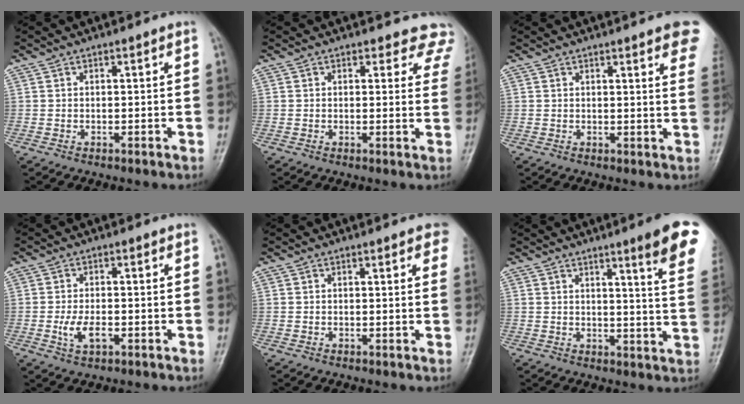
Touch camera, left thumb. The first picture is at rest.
{"total": 6.7, "force": [5.8, 3.3, 0.6], "torque": [0.044, -0.022, 0.033]}
{"total": 9.9, "force": [6.1, 2.2, 7.6], "torque": [-0.067, -0.014, 0.060]}
{"total": 4.7, "force": [-1.3, 2.5, 3.7], "torque": [-0.070, 0.001, -0.025]}
{"total": 4.6, "force": [2.7, 1.7, 3.3], "torque": [-0.014, 0.000, 0.021]}
{"total": 12.3, "force": [7.3, 0.9, 9.9], "torque": [-0.111, -0.039, 0.080]}